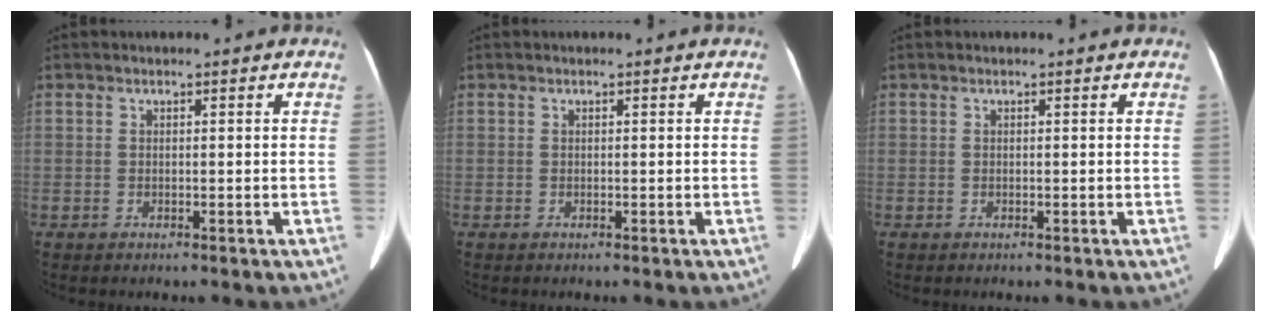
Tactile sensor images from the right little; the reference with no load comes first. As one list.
[{"total": 0.0}, {"total": 0.0}]